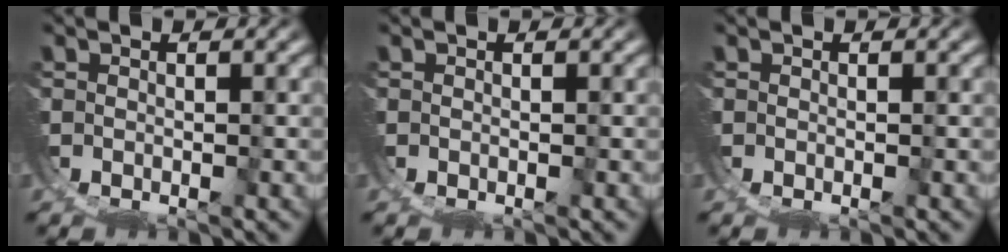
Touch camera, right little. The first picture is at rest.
{"total": 0.0}
{"total": 0.0}